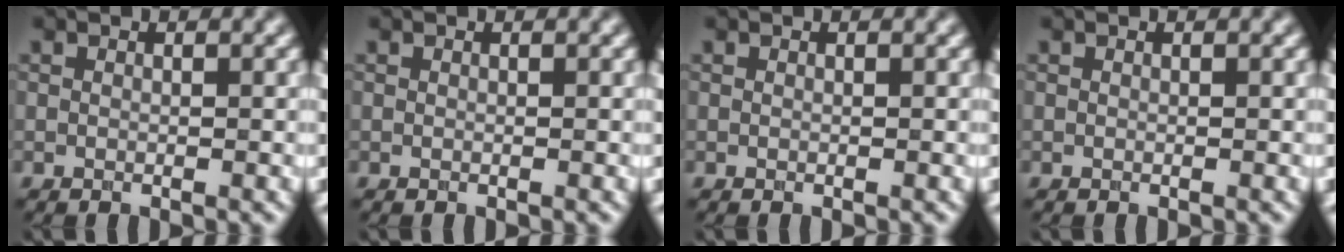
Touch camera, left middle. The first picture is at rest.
{"total": 0.0}
{"total": 0.0}
{"total": 0.0}